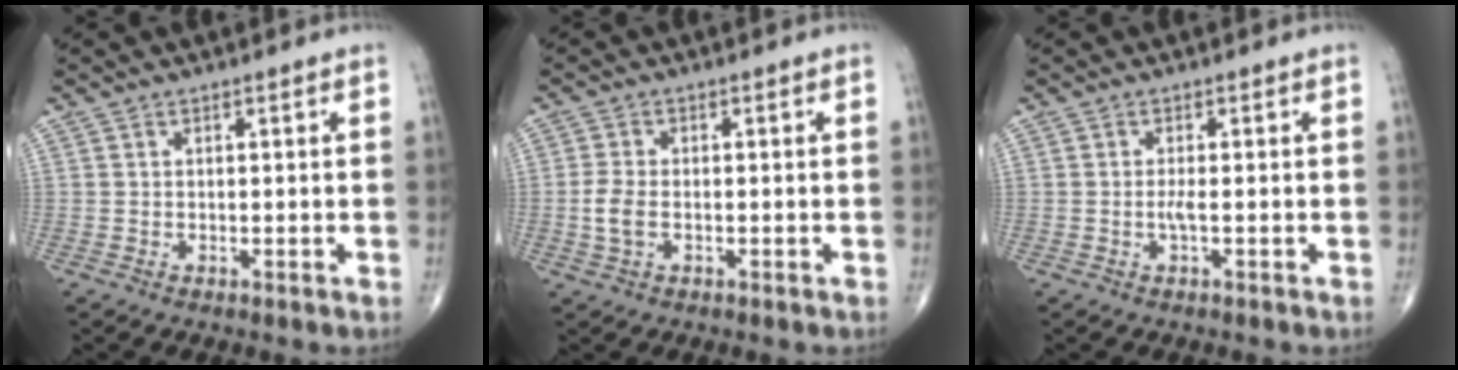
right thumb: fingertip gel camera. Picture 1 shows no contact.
{"total": 3.7, "force": [-0.7, 2.1, 3.0], "torque": [-0.069, 0.006, -0.016]}
{"total": 1.3, "force": [-0.3, 0.0, 1.2], "torque": [-0.030, -0.003, -0.008]}